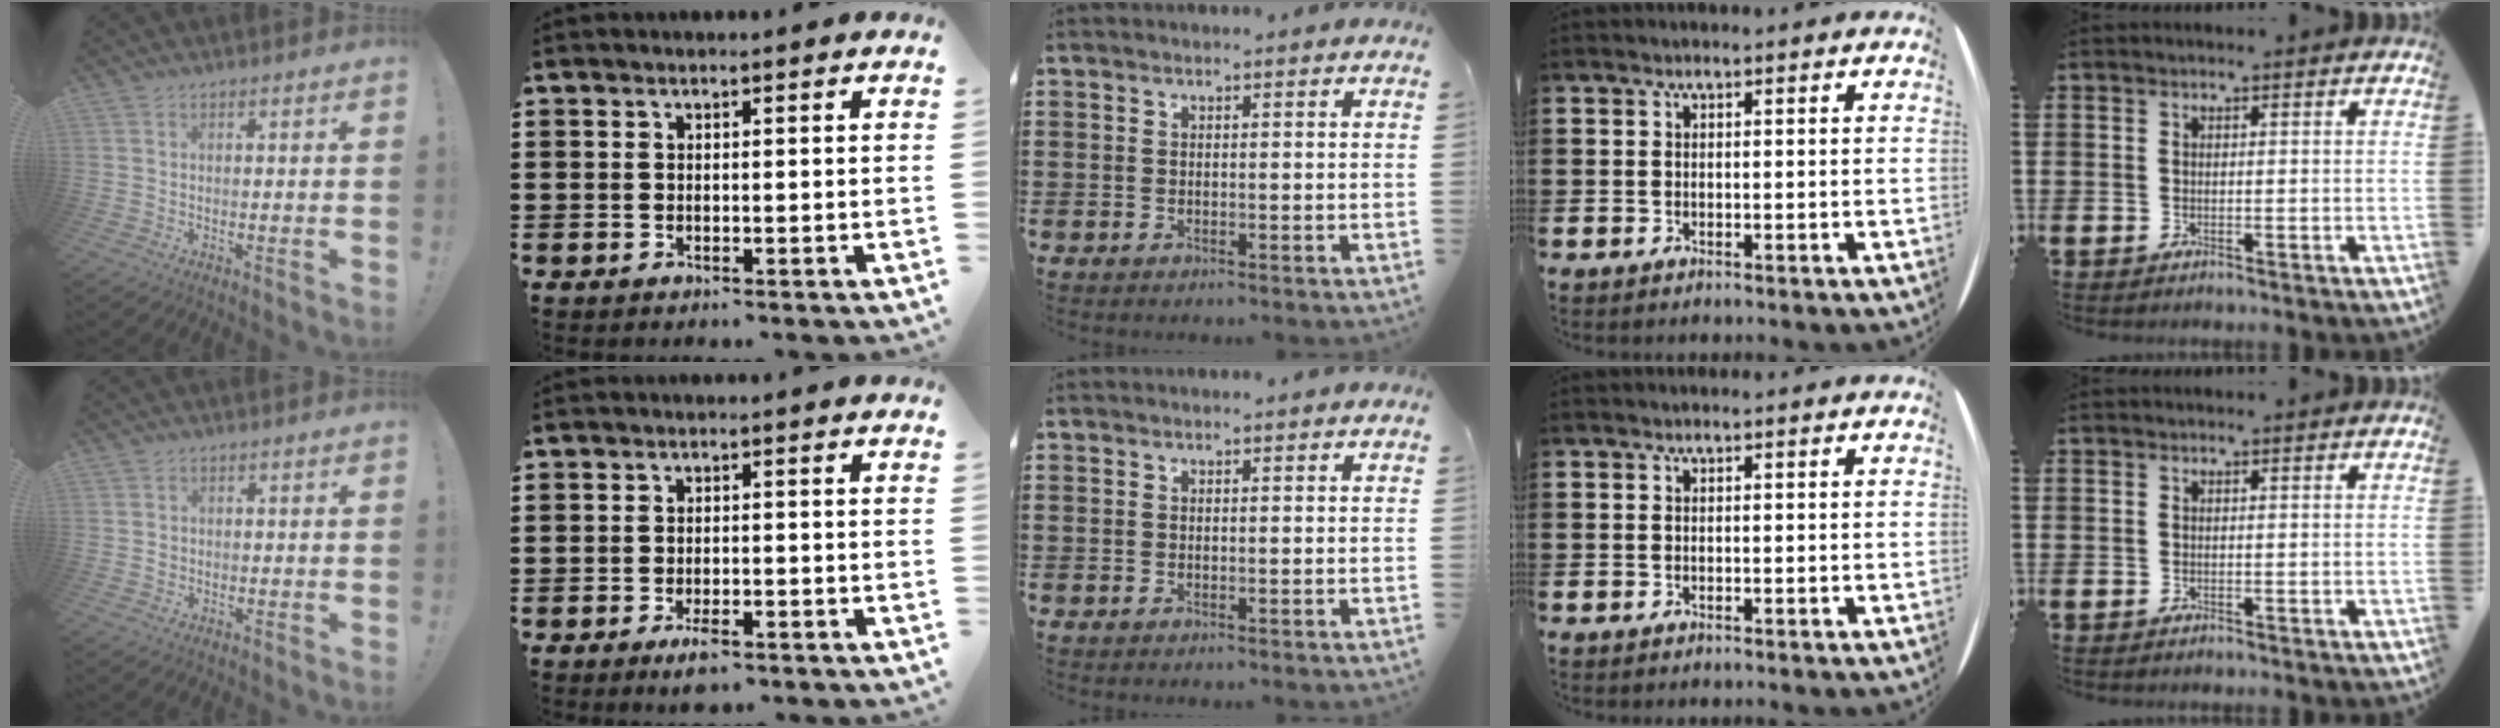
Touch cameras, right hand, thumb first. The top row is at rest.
{"thumb": {"total": 1.2, "force": [-0.3, 1.2, 0.2], "torque": [-0.005, 0.004, -0.005]}, "index": {"total": 2.7, "force": [-1.9, 0.7, 1.8], "torque": [-0.038, 0.000, -0.039]}}